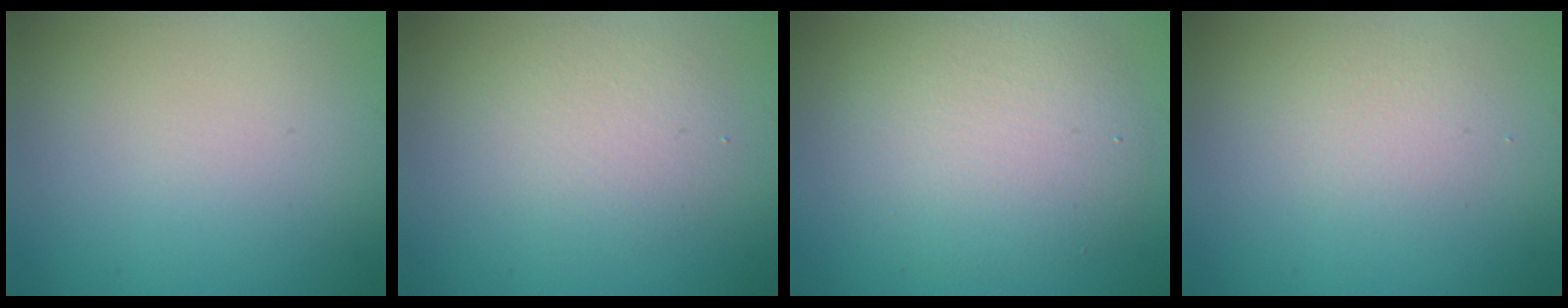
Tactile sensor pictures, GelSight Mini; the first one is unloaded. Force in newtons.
{"total": 2.9, "press": 2.8, "slide": 0.3}
{"total": 6.0, "press": 6.0, "slide": 0.2}
{"total": 1.7, "press": 1.7, "slide": 0.0}